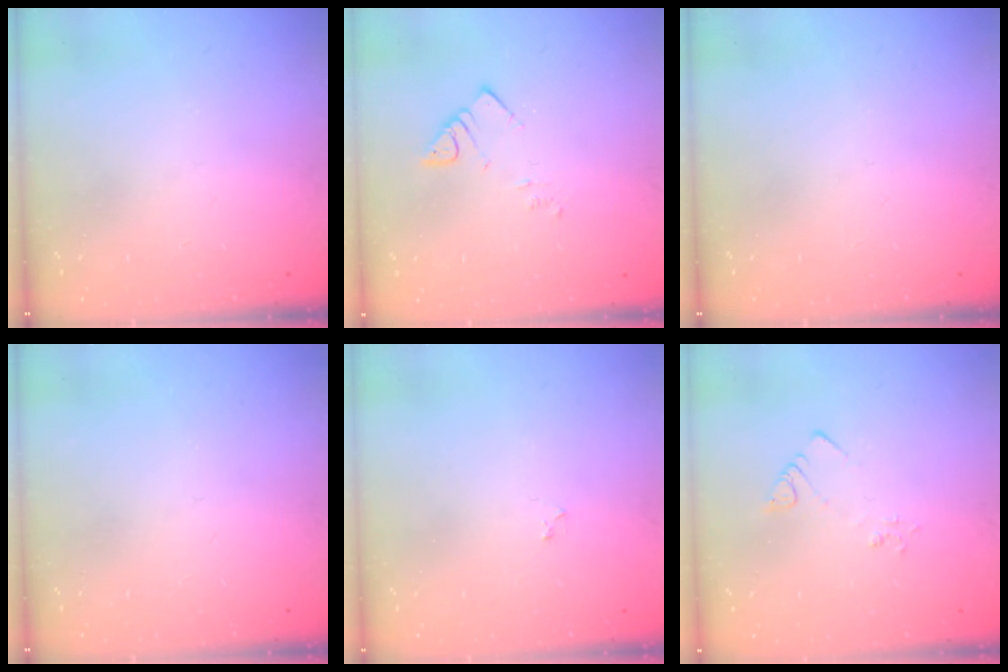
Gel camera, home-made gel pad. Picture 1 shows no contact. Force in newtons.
{"total": 3.8, "press": 3.7, "slide": 0.5}
{"total": 0.0}
{"total": 0.0}
{"total": 2.2, "press": 2.1, "slide": 0.3}
{"total": 2.4, "press": 2.4, "slide": 0.4}